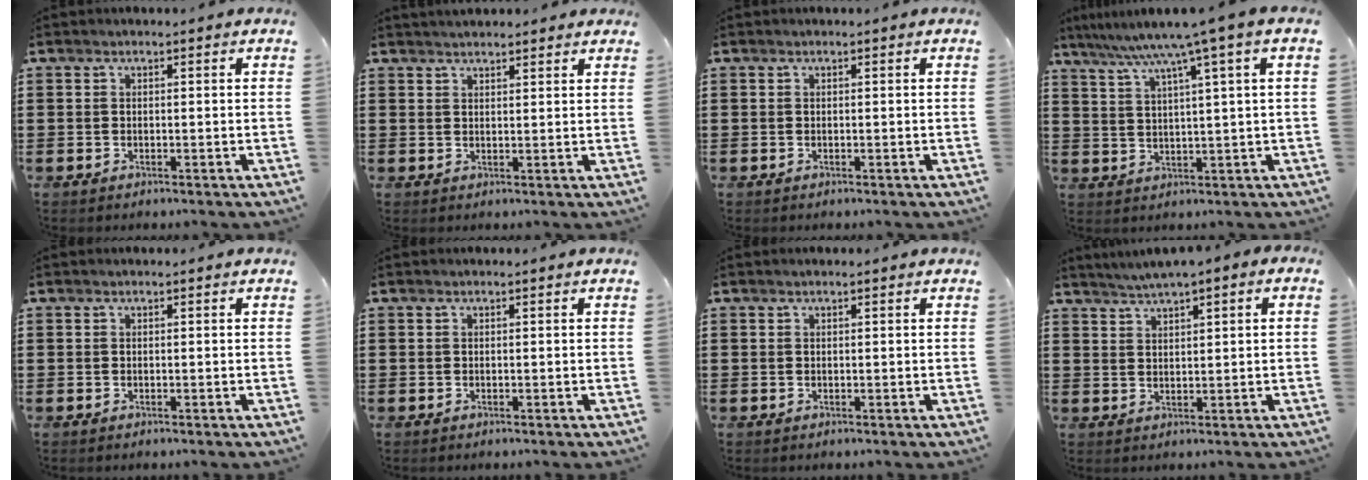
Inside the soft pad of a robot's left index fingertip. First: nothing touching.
{"total": 1.8, "force": [1.8, 0.4, 0.1], "torque": [-0.005, 0.005, 0.034]}
{"total": 0.0}
{"total": 7.1, "force": [4.4, -0.7, 5.5], "torque": [-0.122, -0.023, 0.069]}
{"total": 0.0}
{"total": 0.0}
{"total": 0.0}
{"total": 1.4, "force": [1.2, 0.1, 0.7], "torque": [-0.017, -0.002, 0.021]}